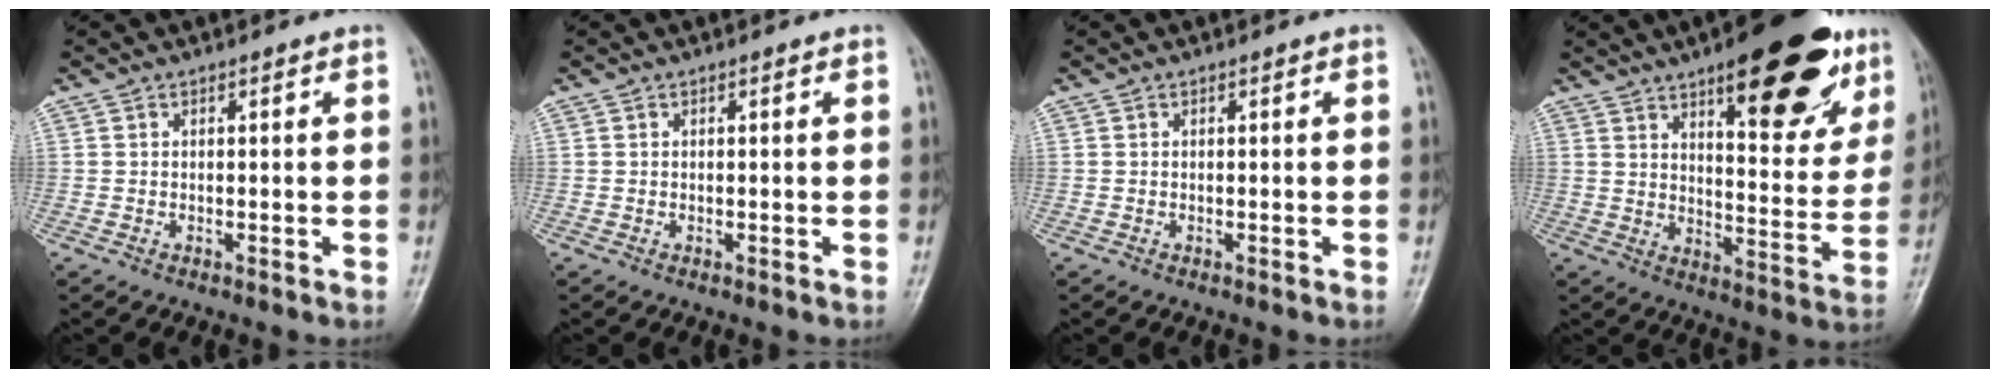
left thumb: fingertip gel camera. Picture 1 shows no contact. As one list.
[{"total": 0.0}, {"total": 0.0}, {"total": 25.2, "force": [14.4, 8.7, 18.8], "torque": [-0.212, -0.047, 0.206]}]